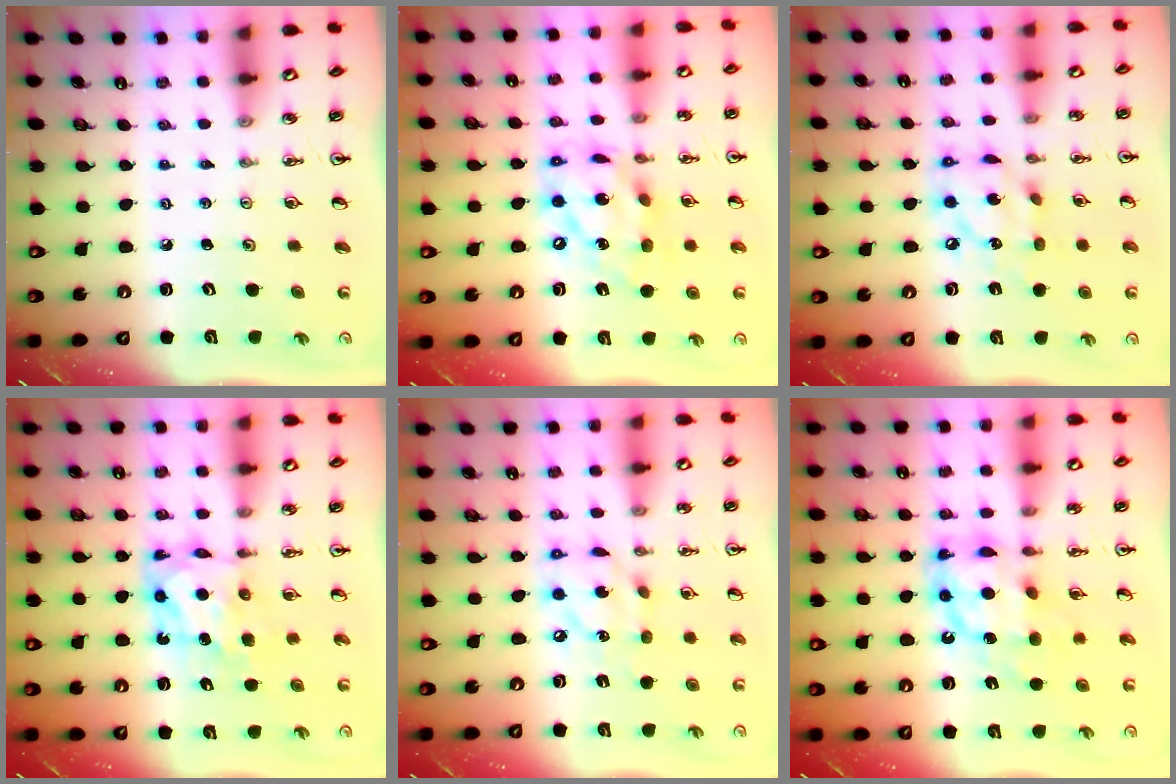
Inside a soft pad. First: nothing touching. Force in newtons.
{"total": 16.0, "press": 16.0, "slide": 1.2}
{"total": 12.6, "press": 12.5, "slide": 1.0}
{"total": 6.9, "press": 6.9, "slide": 0.4}
{"total": 11.0, "press": 10.9, "slide": 0.7}
{"total": 13.3, "press": 13.3, "slide": 1.3}